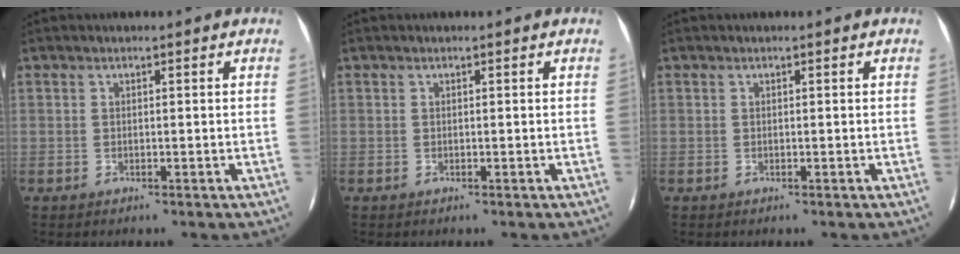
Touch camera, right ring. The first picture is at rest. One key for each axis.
{"total": 0.0}
{"total": 0.0}